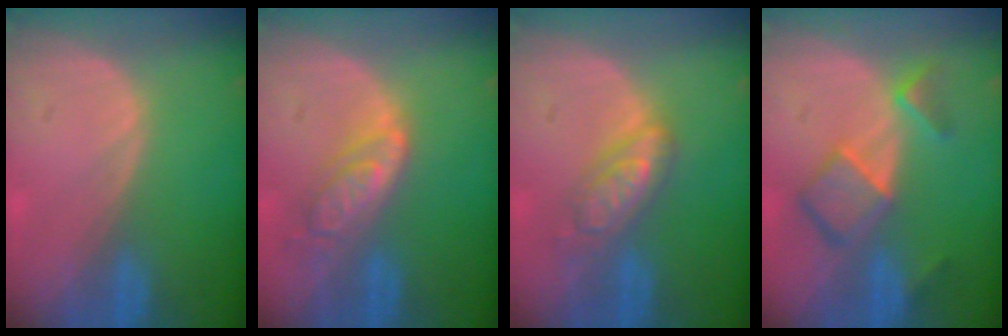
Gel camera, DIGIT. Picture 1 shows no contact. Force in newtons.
{"total": 6.2, "press": 5.5, "slide": 2.8}
{"total": 5.5, "press": 5.5, "slide": 0.2}
{"total": 7.2, "press": 6.2, "slide": 3.7}